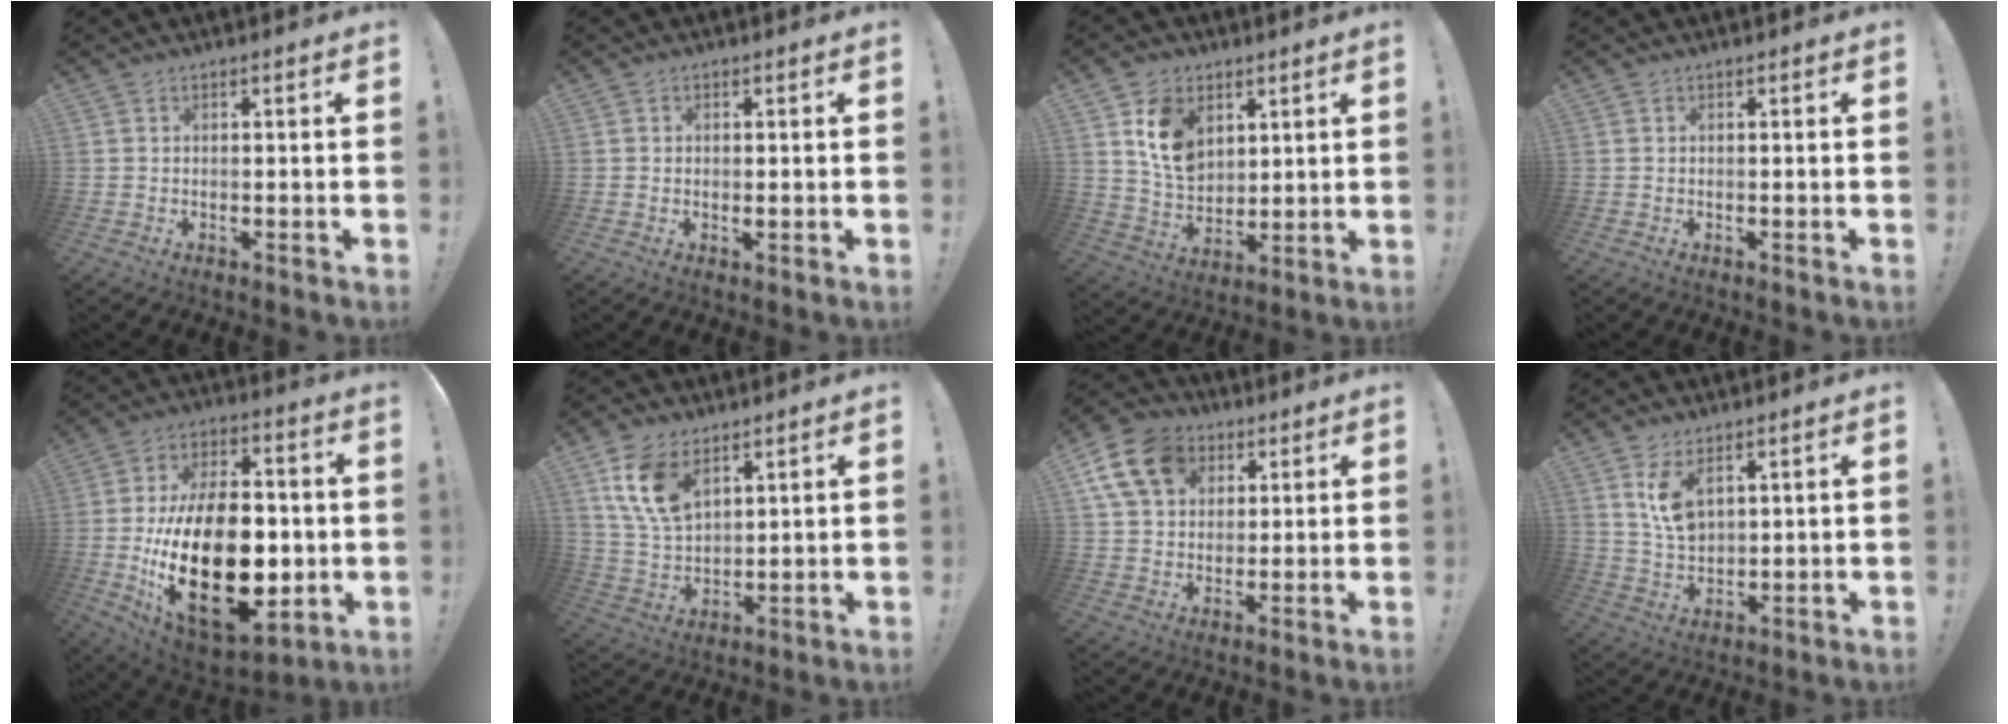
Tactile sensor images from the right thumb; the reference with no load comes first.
{"total": 0.6, "force": [-0.2, 0.5, 0.3], "torque": [-0.001, 0.000, -0.005]}
{"total": 12.1, "force": [5.5, 8.9, 6.1], "torque": [-0.098, -0.018, 0.110]}
{"total": 0.0}
{"total": 32.2, "force": [-4.1, 18.1, 26.3], "torque": [-0.496, 0.005, -0.051]}
{"total": 12.8, "force": [6.8, 7.5, 7.7], "torque": [-0.159, -0.020, 0.131]}
{"total": 15.0, "force": [5.8, 11.6, 7.5], "torque": [-0.119, -0.019, 0.115]}
{"total": 8.2, "force": [4.5, 4.3, 5.3], "torque": [-0.089, -0.021, 0.083]}